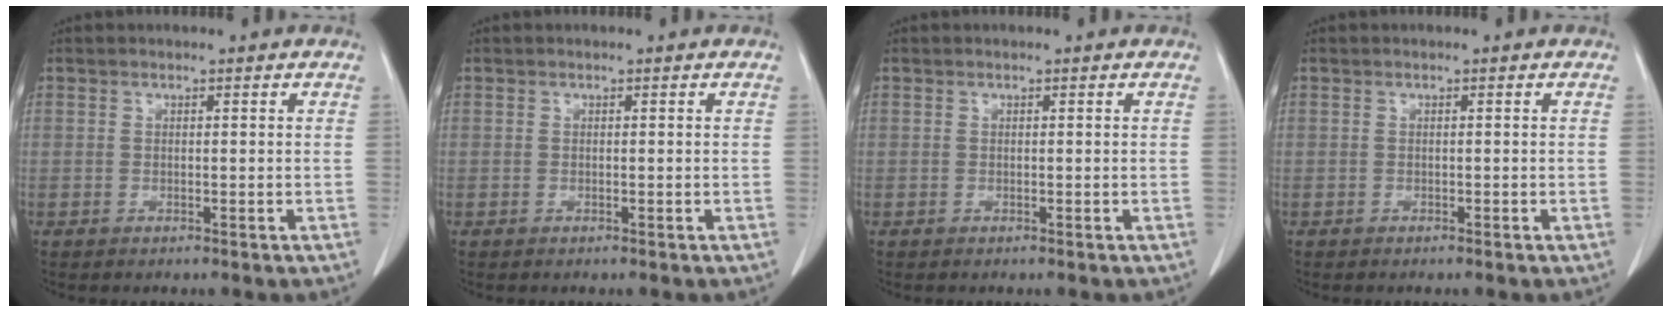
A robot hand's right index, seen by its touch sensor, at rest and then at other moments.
{"total": 0.0}
{"total": 0.0}
{"total": 0.0}